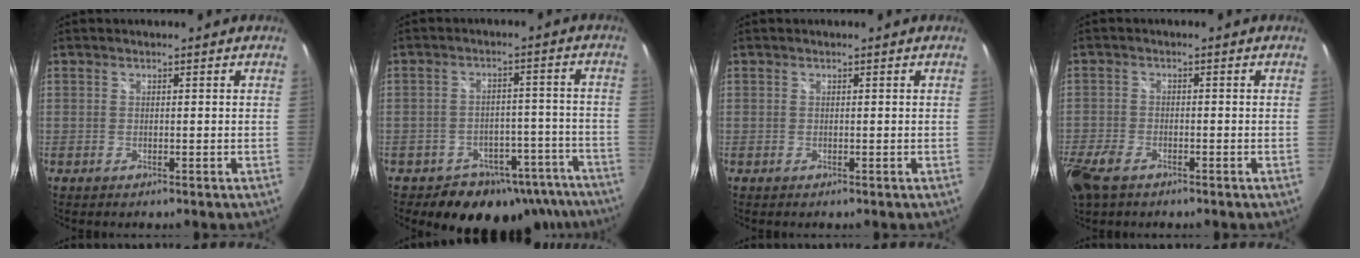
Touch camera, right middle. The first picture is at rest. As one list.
[{"total": 16.4, "force": [-12.3, 9.9, 4.4], "torque": [-0.076, 0.042, -0.130]}, {"total": 0.0}, {"total": 8.5, "force": [-5.5, 4.4, 4.8], "torque": [-0.138, -0.024, -0.110]}]